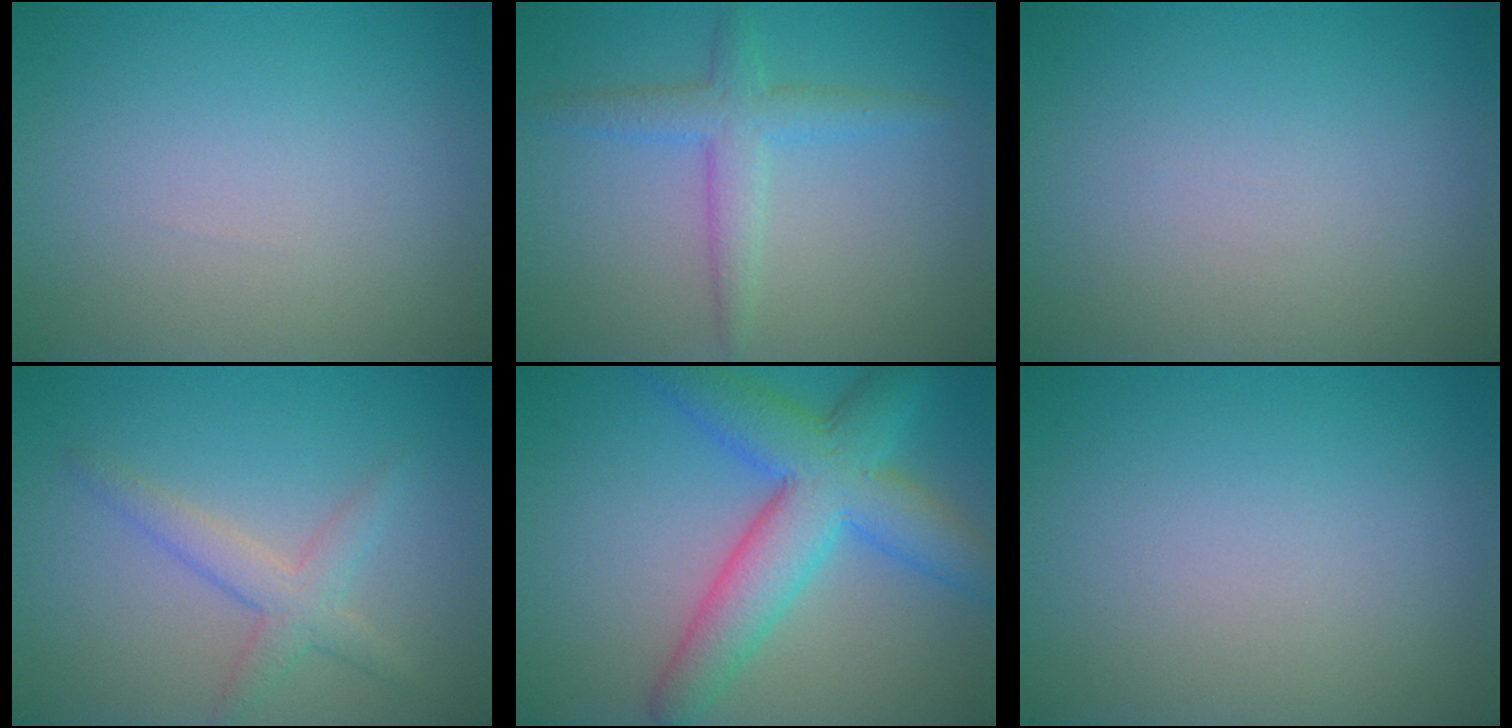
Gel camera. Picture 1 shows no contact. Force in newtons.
{"total": 3.0, "press": 3.0, "slide": 0.1}
{"total": 0.0}
{"total": 2.2, "press": 2.2, "slide": 0.2}
{"total": 7.9, "press": 7.9, "slide": 0.1}
{"total": 0.0}